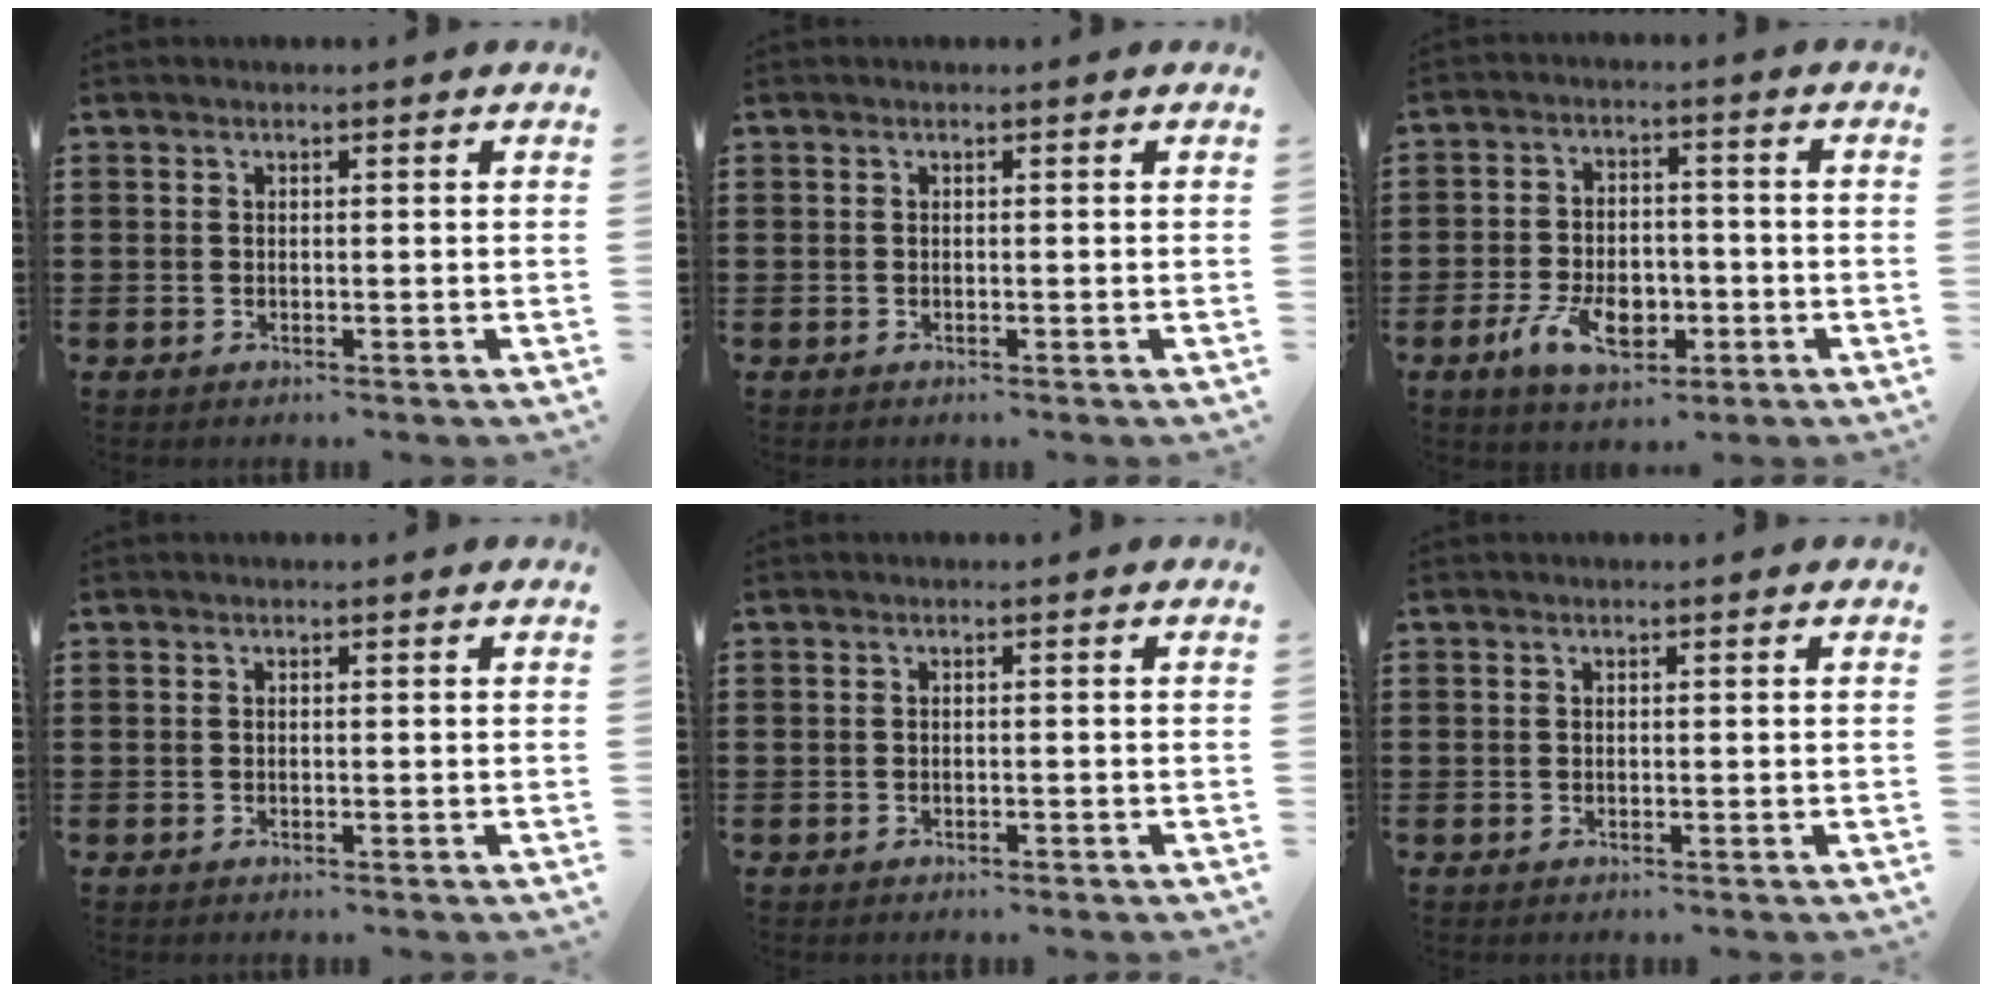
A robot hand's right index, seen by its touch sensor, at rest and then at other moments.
{"total": 0.0}
{"total": 7.9, "force": [-3.0, 4.8, 5.6], "torque": [-0.119, 0.007, -0.057]}
{"total": 0.0}
{"total": 0.5, "force": [-0.5, 0.0, 0.1], "torque": [-0.005, -0.004, -0.010]}
{"total": 0.0}